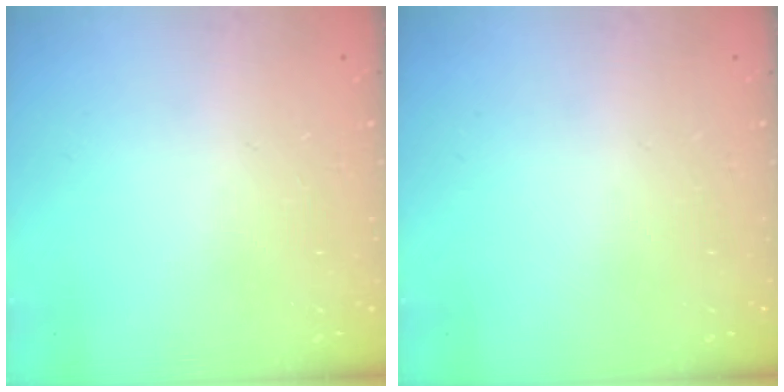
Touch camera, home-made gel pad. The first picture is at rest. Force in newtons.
{"total": 0.0}